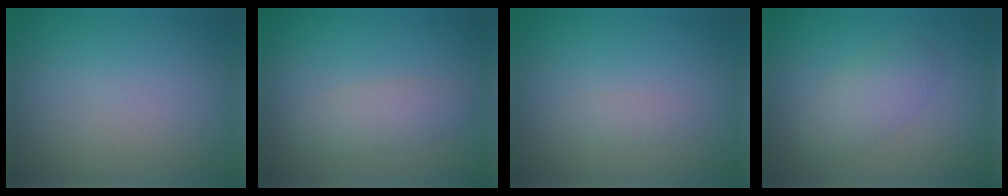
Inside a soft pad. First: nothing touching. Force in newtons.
{"total": 2.2, "press": 2.2, "slide": 0.1}
{"total": 0.8, "press": 0.8, "slide": 0.0}
{"total": 2.6, "press": 2.6, "slide": 0.2}